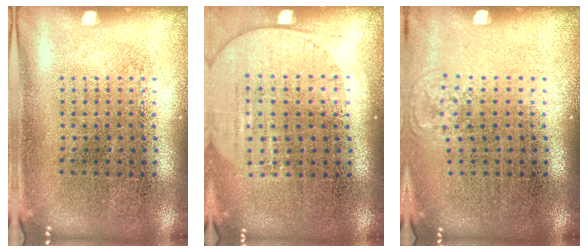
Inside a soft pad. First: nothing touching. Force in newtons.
{"total": 1.6, "press": 1.4, "slide": 0.6}
{"total": 0.6, "press": 0.5, "slide": 0.3}